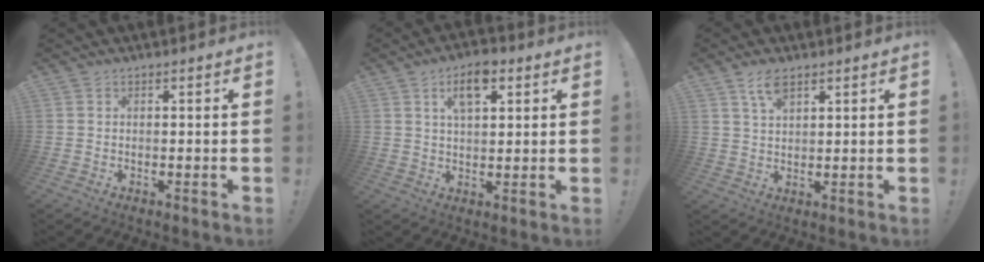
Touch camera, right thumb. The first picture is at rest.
{"total": 7.9, "force": [3.8, 4.1, 5.6], "torque": [-0.080, -0.005, 0.065]}
{"total": 5.2, "force": [3.2, 2.2, 3.5], "torque": [-0.064, -0.008, 0.058]}